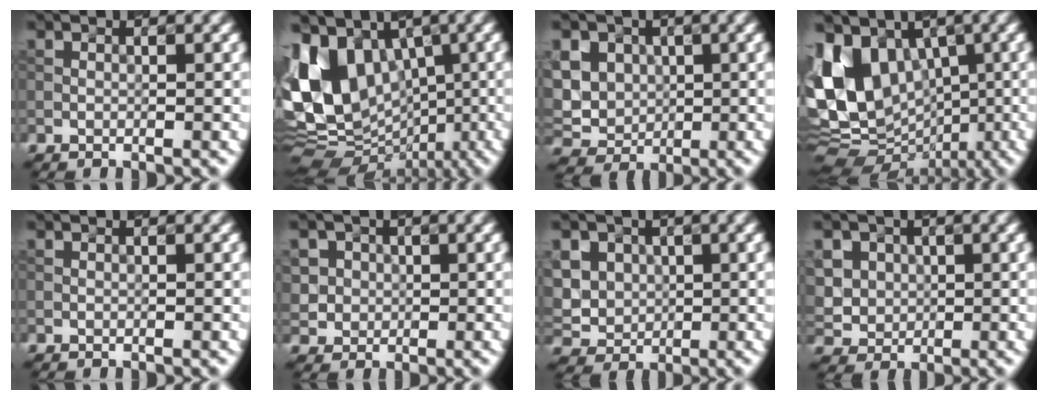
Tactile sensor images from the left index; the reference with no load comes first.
{"total": 14.0, "force": [0.9, 10.5, 9.2], "torque": [-0.197, 0.003, 0.013]}
{"total": 7.8, "force": [1.7, 6.5, 3.9], "torque": [-0.077, 0.024, 0.017]}
{"total": 12.5, "force": [1.0, 9.6, 8.0], "torque": [-0.167, 0.005, 0.011]}
{"total": 0.0}
{"total": 3.8, "force": [1.1, 3.5, 1.2], "torque": [-0.025, 0.008, 0.025]}
{"total": 6.1, "force": [1.4, 5.2, 2.9], "torque": [-0.068, 0.017, 0.021]}
{"total": 5.2, "force": [1.5, 4.5, 2.2], "torque": [-0.060, 0.011, 0.027]}